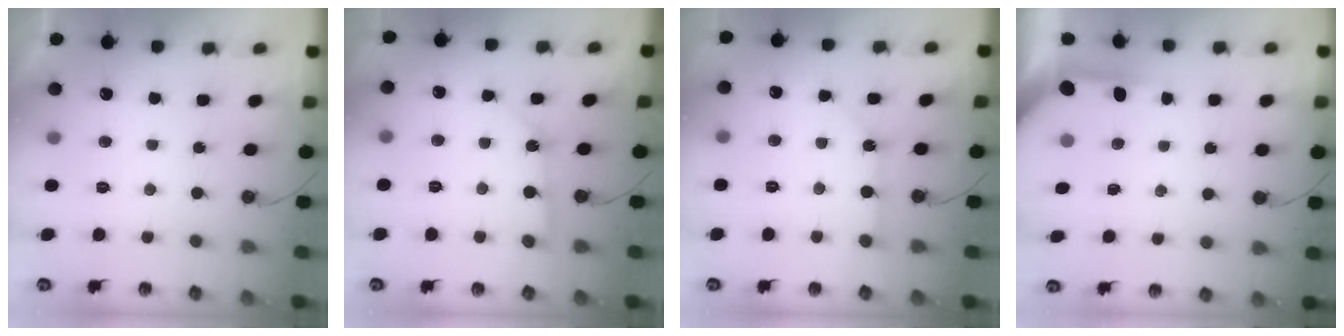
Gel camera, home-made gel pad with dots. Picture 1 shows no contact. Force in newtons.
{"total": 5.1, "press": 5.1, "slide": 0.0}
{"total": 3.2, "press": 3.2, "slide": 0.2}
{"total": 3.9, "press": 3.9, "slide": 0.4}